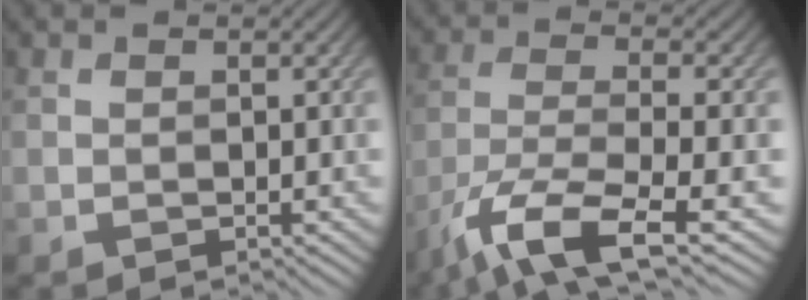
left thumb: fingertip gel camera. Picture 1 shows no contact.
{"total": 10.7, "force": [-6.3, 3.0, 8.0], "torque": [-0.164, -0.017, -0.119]}